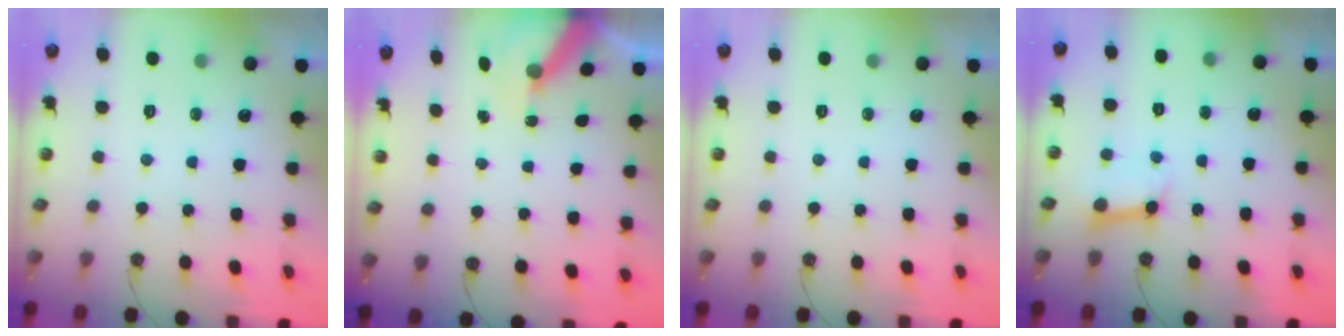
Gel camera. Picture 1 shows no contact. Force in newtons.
{"total": 6.1, "press": 6.1, "slide": 0.5}
{"total": 0.0}
{"total": 6.5, "press": 6.4, "slide": 0.9}